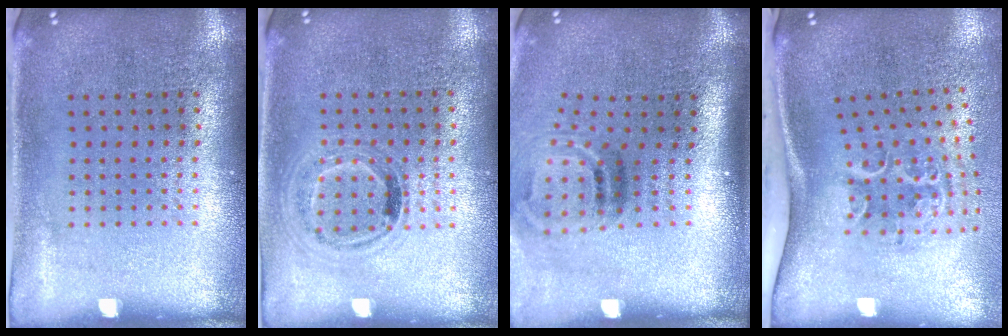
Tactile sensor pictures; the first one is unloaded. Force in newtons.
{"total": 1.0, "press": 0.9, "slide": 0.4}
{"total": 2.1, "press": 1.3, "slide": 1.7}
{"total": 2.3, "press": 1.4, "slide": 1.9}